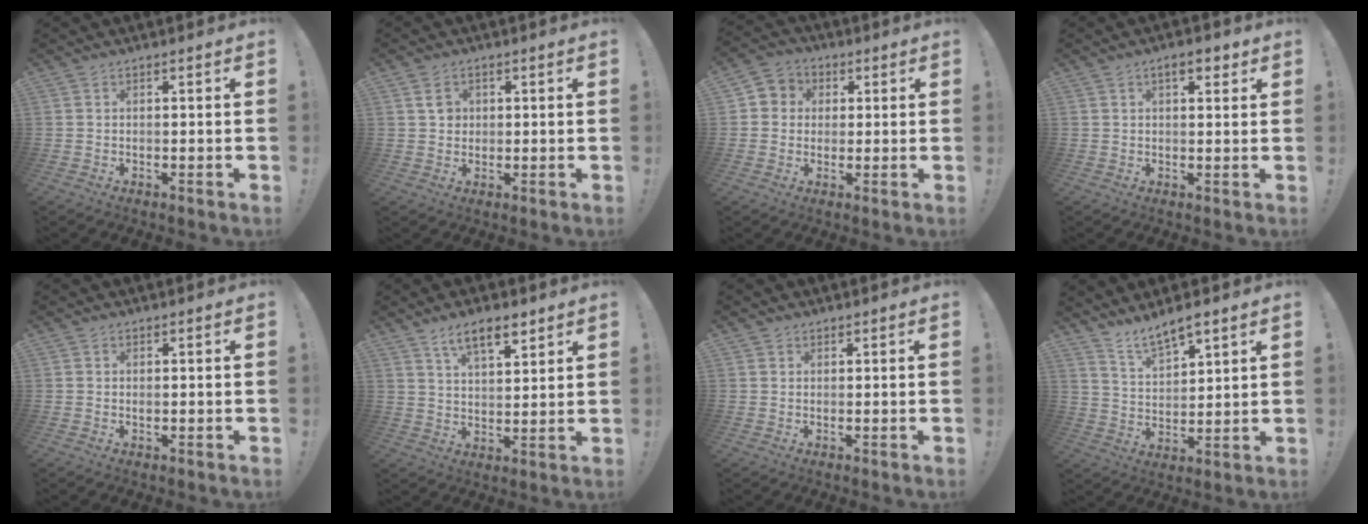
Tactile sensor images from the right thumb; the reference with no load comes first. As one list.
[{"total": 3.2, "force": [1.0, 2.9, 0.9], "torque": [0.009, -0.006, 0.012]}, {"total": 5.7, "force": [-0.1, 5.6, 1.3], "torque": [-0.007, 0.008, 0.000]}, {"total": 4.5, "force": [2.5, 1.8, 3.3], "torque": [-0.037, -0.007, 0.037]}, {"total": 0.5, "force": [0.1, 0.5, 0.2], "torque": [0.000, 0.000, 0.002]}, {"total": 9.0, "force": [6.2, 3.1, 5.6], "torque": [-0.081, -0.031, 0.109]}, {"total": 0.9, "force": [0.8, 0.4, 0.1], "torque": [0.002, -0.003, 0.015]}, {"total": 8.0, "force": [6.9, 2.6, 3.1], "torque": [-0.057, -0.048, 0.130]}]